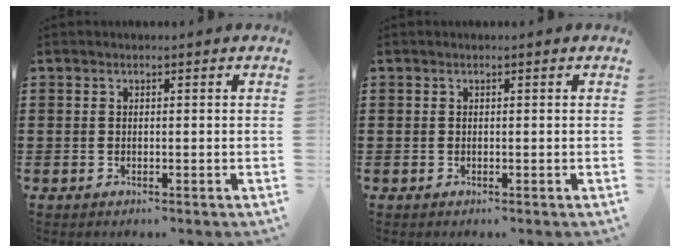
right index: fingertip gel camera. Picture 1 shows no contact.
{"total": 0.0}